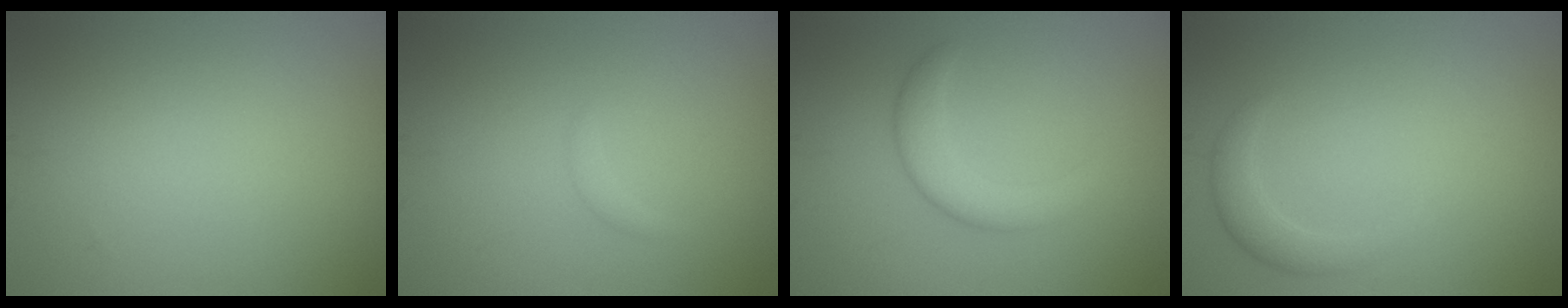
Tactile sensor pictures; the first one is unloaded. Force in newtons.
{"total": 0.7, "press": 0.7, "slide": 0.1}
{"total": 3.3, "press": 3.3, "slide": 0.1}
{"total": 2.1, "press": 2.1, "slide": 0.2}